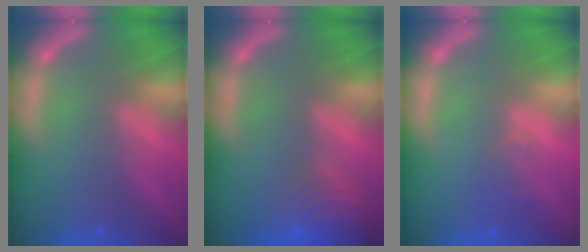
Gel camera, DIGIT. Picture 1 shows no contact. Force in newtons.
{"total": 9.5}
{"total": 1.5}